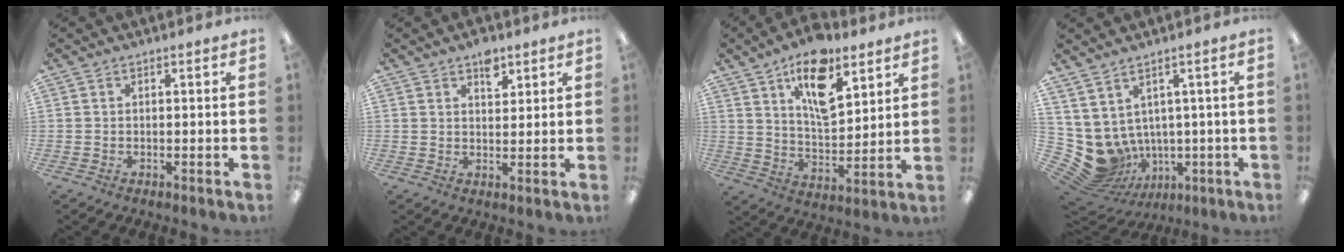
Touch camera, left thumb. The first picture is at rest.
{"total": 5.0, "force": [3.3, 2.7, 2.6], "torque": [-0.016, -0.020, 0.052]}
{"total": 15.7, "force": [9.6, 7.1, 10.3], "torque": [-0.160, -0.038, 0.161]}
{"total": 7.7, "force": [-0.2, 7.3, 2.4], "torque": [-0.088, -0.027, 0.011]}